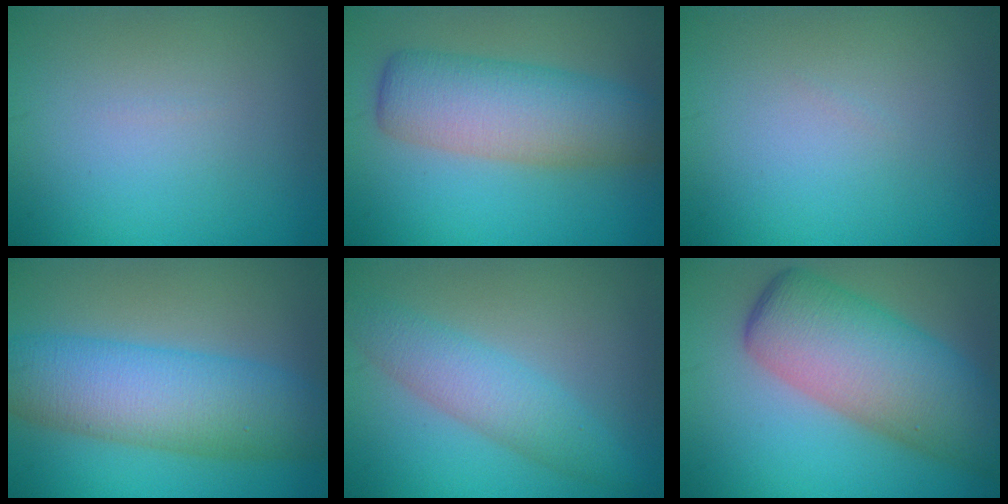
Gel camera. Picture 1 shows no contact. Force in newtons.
{"total": 7.1, "press": 7.1, "slide": 0.3}
{"total": 0.0}
{"total": 8.6, "press": 8.6, "slide": 0.5}
{"total": 3.8, "press": 3.8, "slide": 0.2}
{"total": 7.9, "press": 7.9, "slide": 0.3}